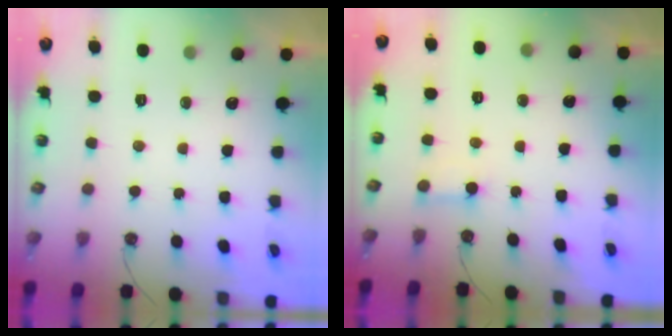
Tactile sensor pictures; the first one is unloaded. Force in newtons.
{"total": 2.6, "press": 2.6, "slide": 0.1}